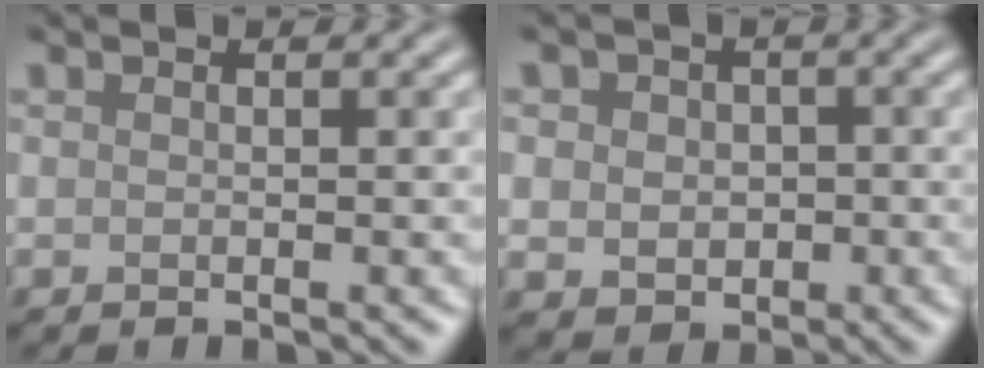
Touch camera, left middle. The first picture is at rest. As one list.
[{"total": 4.2, "force": [0.2, 3.7, 2.1], "torque": [-0.031, 0.011, -0.012]}]